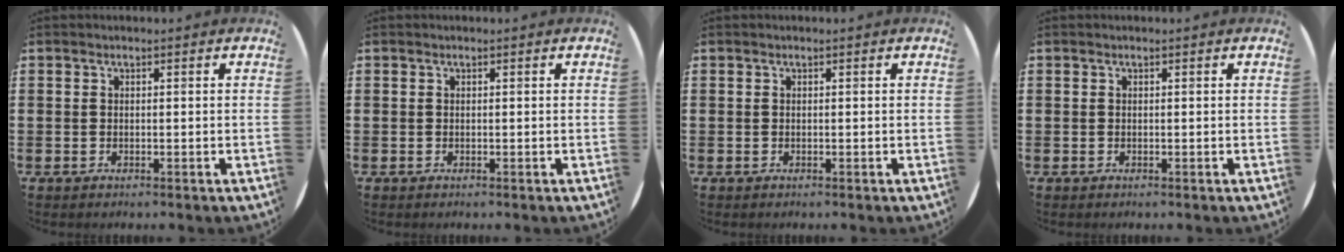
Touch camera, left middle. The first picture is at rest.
{"total": 0.0}
{"total": 0.0}
{"total": 0.0}